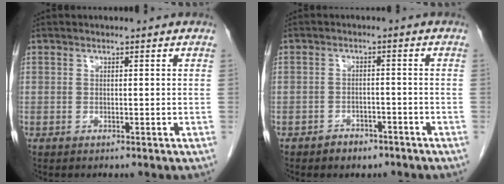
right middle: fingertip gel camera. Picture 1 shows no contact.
{"total": 2.9, "force": [-2.3, 1.7, 0.8], "torque": [-0.017, 0.006, -0.028]}